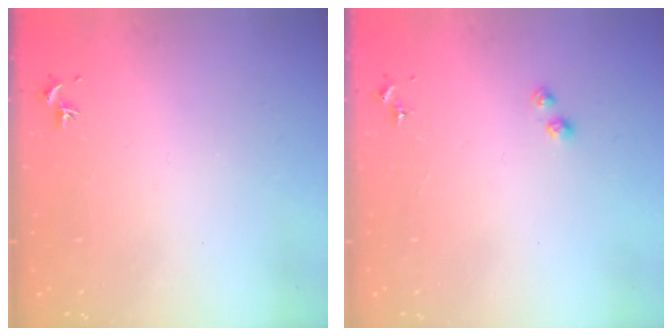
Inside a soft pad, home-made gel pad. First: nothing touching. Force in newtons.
{"total": 3.5, "press": 3.4, "slide": 0.4}